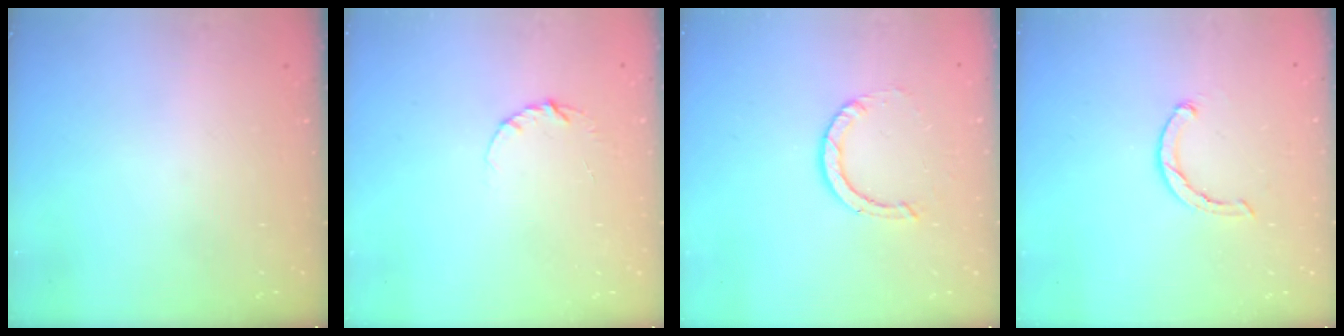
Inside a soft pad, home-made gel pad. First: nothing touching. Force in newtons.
{"total": 3.5, "press": 3.4, "slide": 0.4}
{"total": 2.9, "press": 2.9, "slide": 0.2}
{"total": 1.8, "press": 1.8, "slide": 0.4}